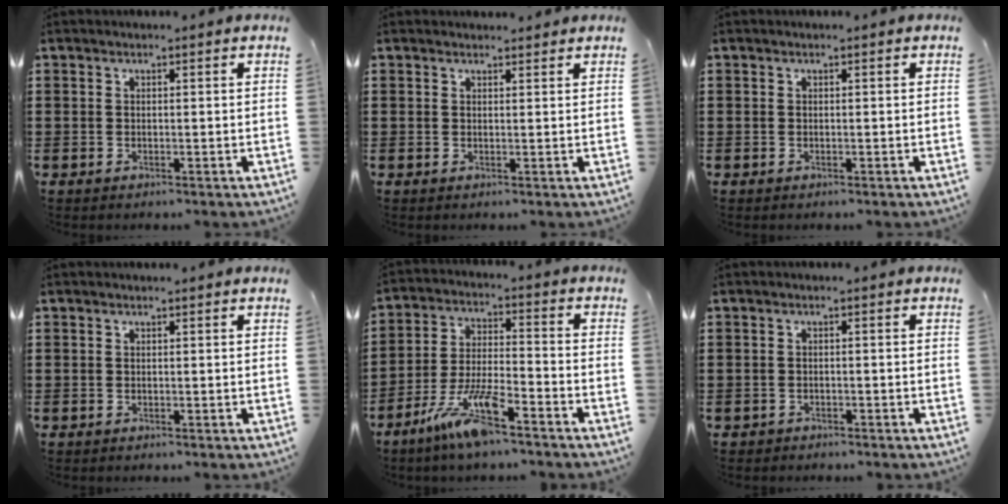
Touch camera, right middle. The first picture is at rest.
{"total": 1.1, "force": [1.1, 0.1, -0.1], "torque": [0.006, -0.005, 0.020]}
{"total": 0.0}
{"total": 0.0}
{"total": 9.6, "force": [-6.9, 1.5, 6.5], "torque": [-0.147, -0.006, -0.134]}
{"total": 1.0, "force": [-1.0, 0.3, -0.1], "torque": [-0.002, 0.002, -0.022]}